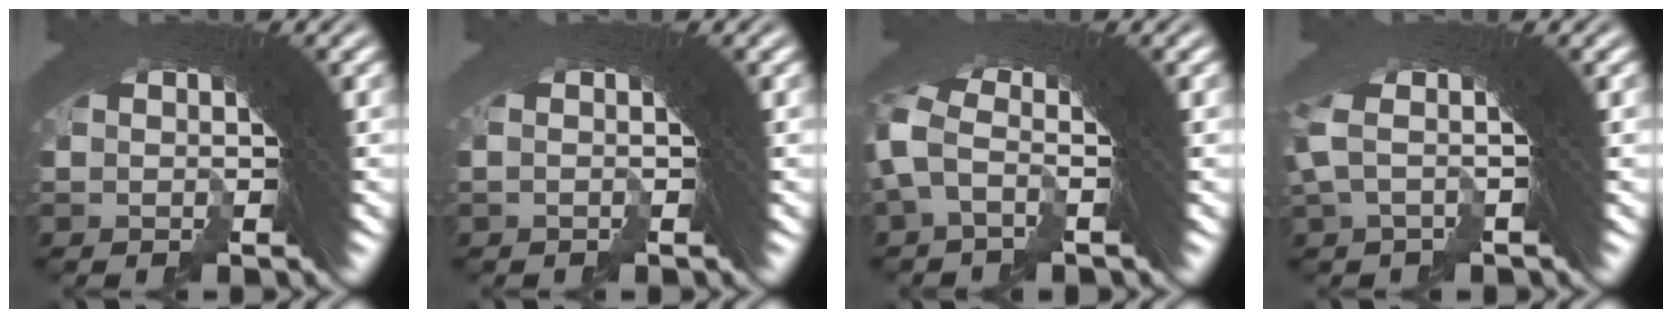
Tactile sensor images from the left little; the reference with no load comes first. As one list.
[{"total": 0.7, "force": [-0.1, -0.1, 0.6], "torque": [-0.002, 0.015, -0.009]}, {"total": 2.0, "force": [-0.4, 0.3, 1.9], "torque": [-0.051, -0.003, -0.007]}, {"total": 2.6, "force": [0.7, 0.4, 2.4], "torque": [-0.043, 0.011, 0.005]}]